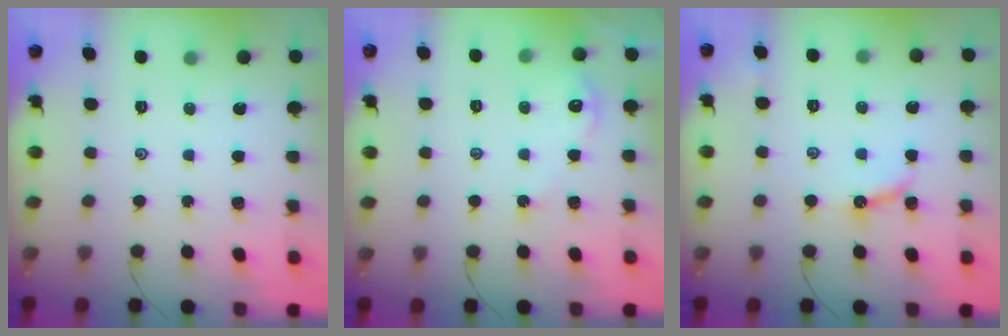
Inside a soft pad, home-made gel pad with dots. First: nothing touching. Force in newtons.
{"total": 3.3, "press": 3.3, "slide": 0.3}
{"total": 7.2, "press": 7.2, "slide": 0.2}